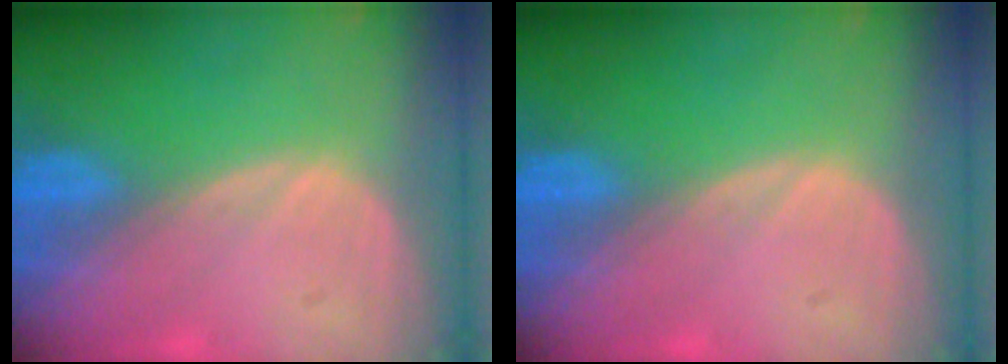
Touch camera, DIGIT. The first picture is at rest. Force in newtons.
{"total": 0.0}